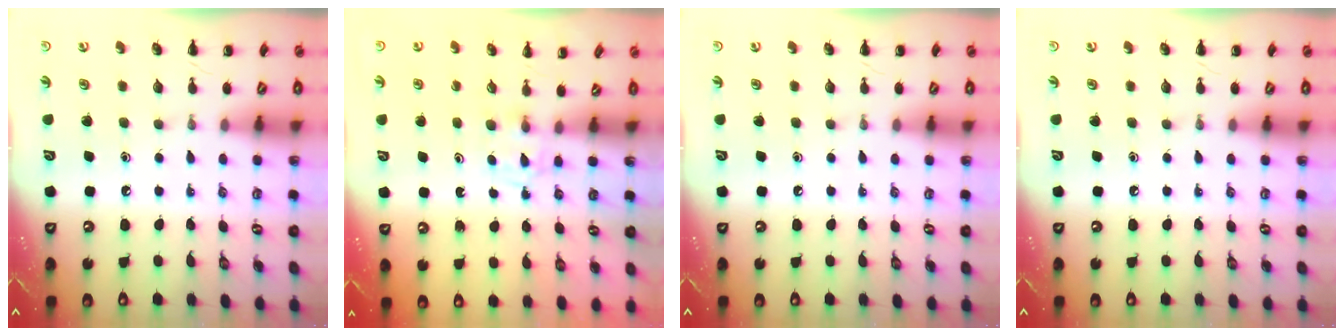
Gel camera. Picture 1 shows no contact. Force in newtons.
{"total": 2.4, "press": 2.1, "slide": 1.1}
{"total": 0.0}
{"total": 0.0}